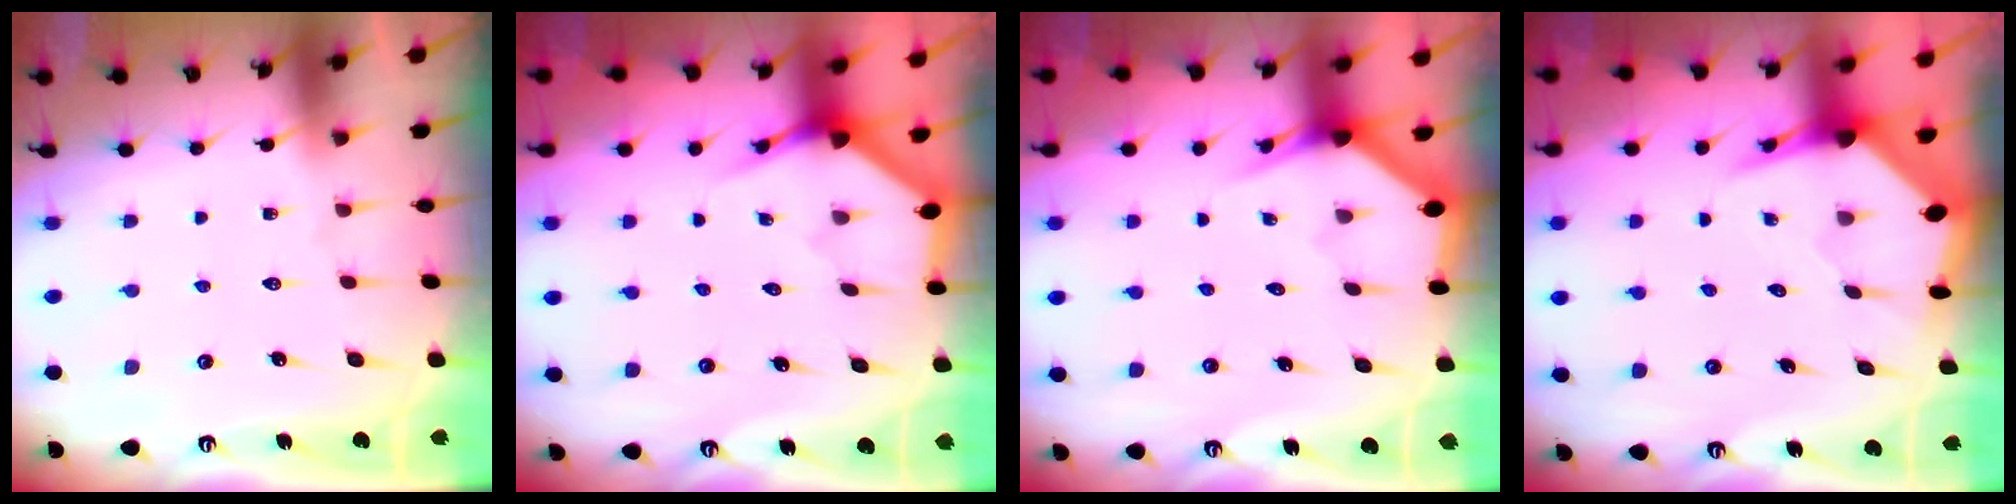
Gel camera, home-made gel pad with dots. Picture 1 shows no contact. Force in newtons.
{"total": 3.6, "press": 3.6, "slide": 0.2}
{"total": 2.9, "press": 2.9, "slide": 0.1}
{"total": 4.9, "press": 4.9, "slide": 0.6}